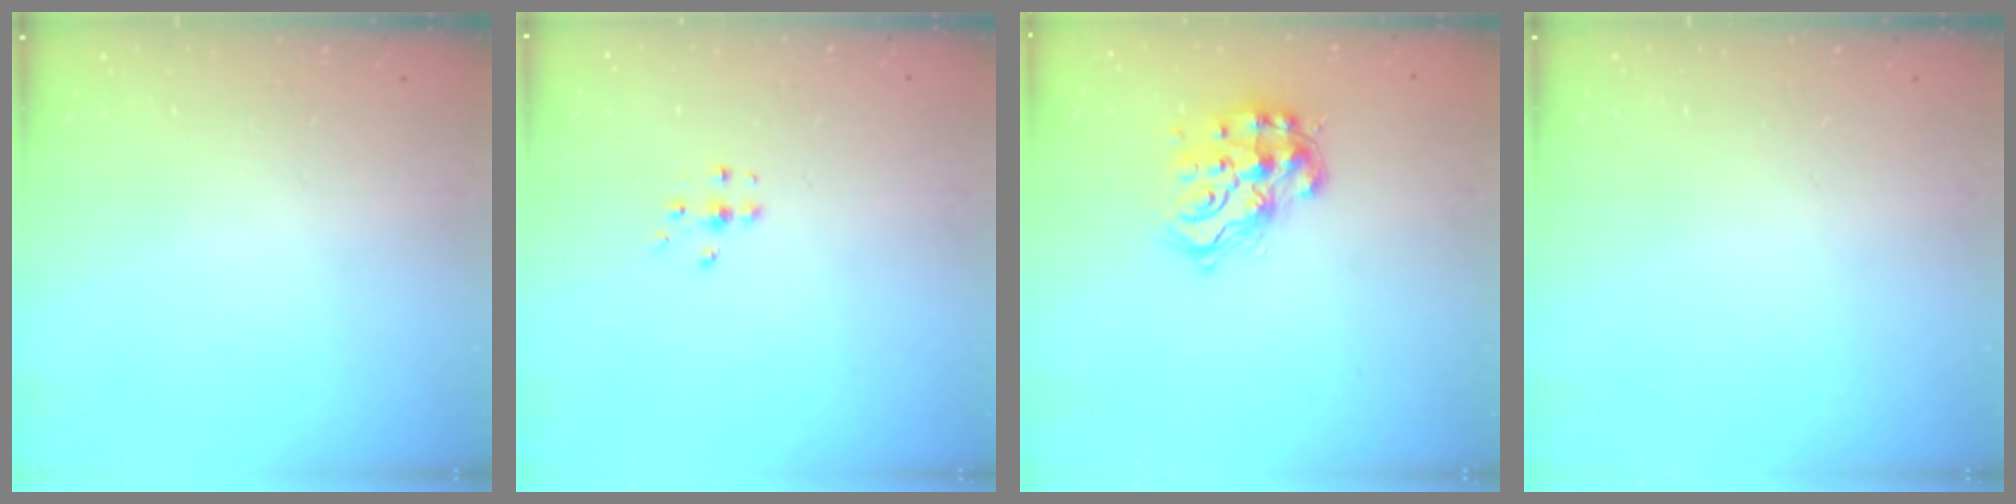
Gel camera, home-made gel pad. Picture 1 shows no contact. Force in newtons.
{"total": 4.1, "press": 4.1, "slide": 0.6}
{"total": 15.5, "press": 15.3, "slide": 1.9}
{"total": 0.0}